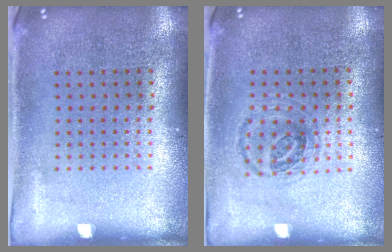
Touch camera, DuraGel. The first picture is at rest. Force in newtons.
{"total": 1.0, "press": 0.9, "slide": 0.5}